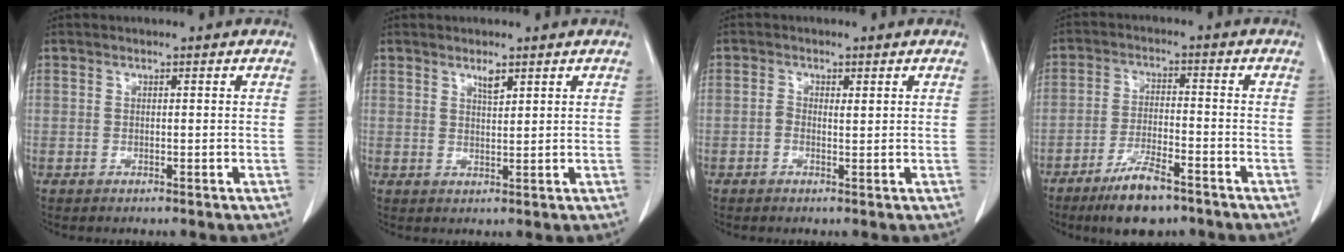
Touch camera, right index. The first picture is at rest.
{"total": 2.1, "force": [1.5, 0.3, 1.4], "torque": [-0.026, -0.003, 0.029]}
{"total": 1.5, "force": [0.2, 0.8, 1.3], "torque": [-0.025, 0.003, 0.003]}
{"total": 8.3, "force": [-5.8, 2.1, 5.5], "torque": [-0.105, -0.010, -0.100]}